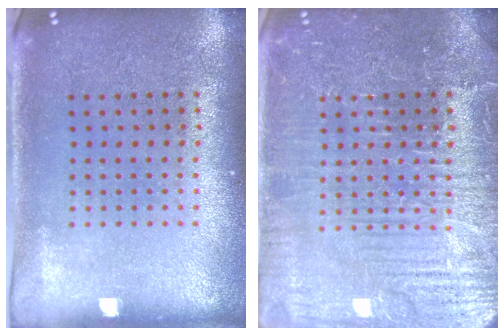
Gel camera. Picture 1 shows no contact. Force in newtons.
{"total": 4.5, "press": 4.5, "slide": 0.6}